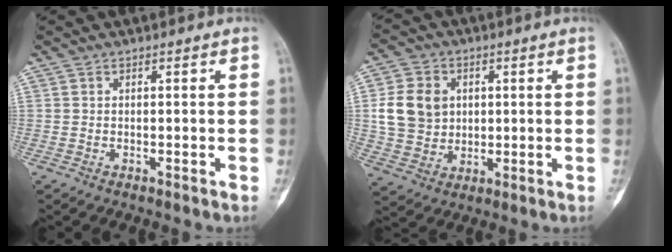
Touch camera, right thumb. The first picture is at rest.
{"total": 10.7, "force": [1.7, 9.0, 5.4], "torque": [-0.077, 0.000, 0.037]}